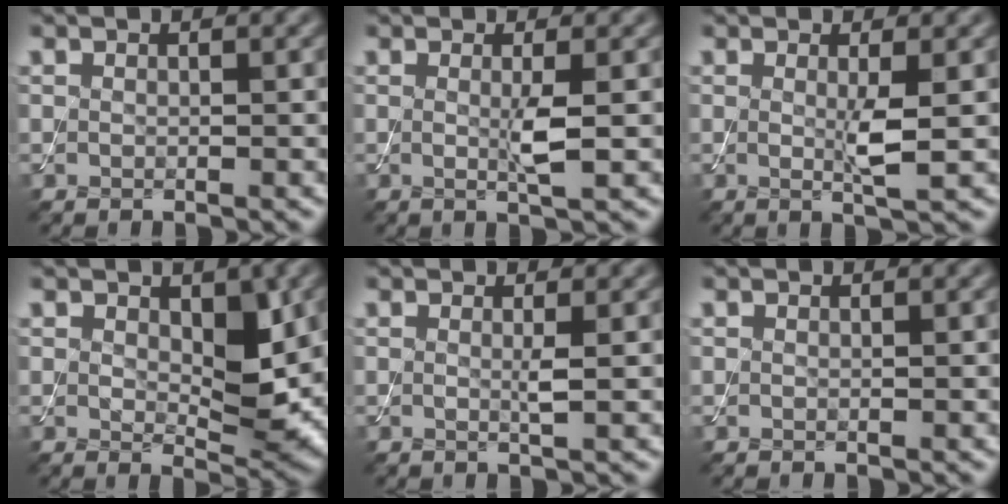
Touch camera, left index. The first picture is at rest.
{"total": 2.1, "force": [0.0, 0.1, 2.1], "torque": [-0.043, -0.005, -0.002]}
{"total": 2.3, "force": [0.1, 0.1, 2.3], "torque": [-0.045, -0.006, 0.000]}
{"total": 4.1, "force": [0.8, 2.2, 3.4], "torque": [-0.052, -0.009, 0.017]}
{"total": 1.0, "force": [0.1, 0.0, 1.0], "torque": [-0.020, -0.004, -0.001]}
{"total": 0.0}